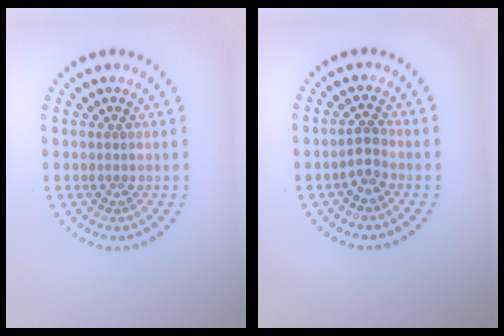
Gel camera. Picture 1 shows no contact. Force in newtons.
{"total": 1.8, "press": 1.7, "slide": 0.7}